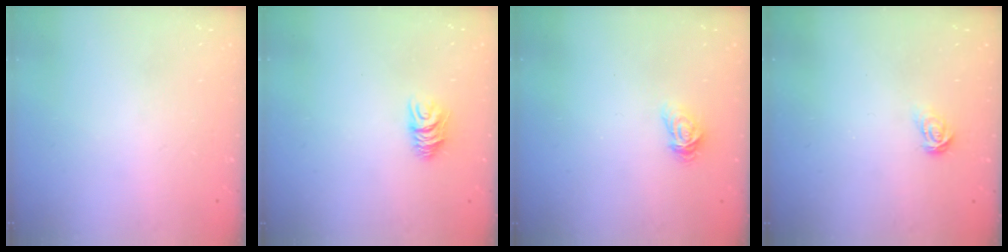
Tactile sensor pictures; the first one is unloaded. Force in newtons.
{"total": 6.8, "press": 6.8, "slide": 0.2}
{"total": 3.8, "press": 3.8, "slide": 0.4}
{"total": 3.8, "press": 3.8, "slide": 0.4}